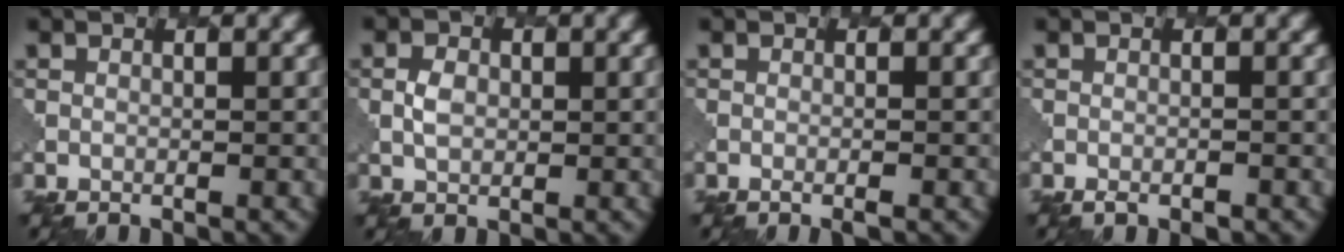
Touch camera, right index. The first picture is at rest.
{"total": 1.5, "force": [0.3, 1.2, 0.8], "torque": [-0.016, 0.002, 0.005]}
{"total": 1.0, "force": [-0.5, 0.2, 0.8], "torque": [-0.009, 0.001, -0.008]}
{"total": 1.1, "force": [-0.9, 0.3, 0.5], "torque": [-0.009, -0.001, -0.014]}